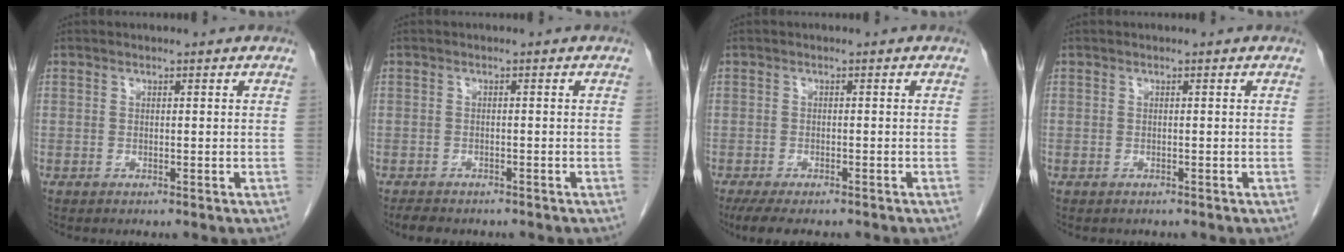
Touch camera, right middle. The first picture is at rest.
{"total": 3.8, "force": [-3.2, 1.3, 1.5], "torque": [-0.032, -0.010, -0.041]}
{"total": 7.5, "force": [-6.1, 1.9, 4.0], "torque": [-0.059, -0.014, -0.091]}
{"total": 0.7, "force": [-0.6, 0.3, 0.1], "torque": [-0.014, -0.002, -0.010]}